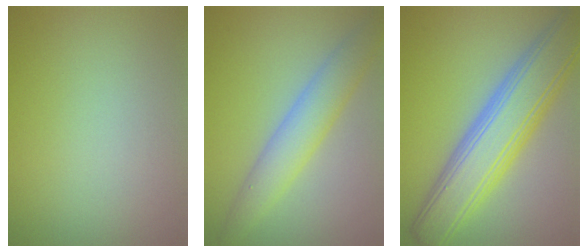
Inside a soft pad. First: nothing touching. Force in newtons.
{"total": 4.2, "press": 4.2, "slide": 0.2}
{"total": 8.8, "press": 8.8, "slide": 0.5}